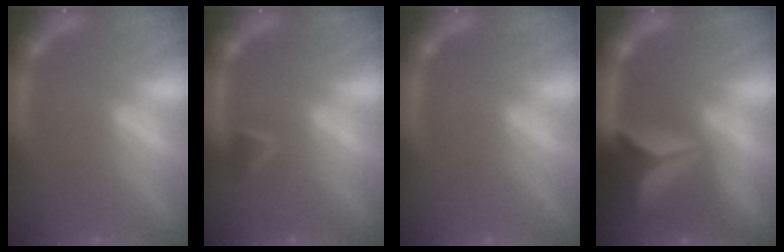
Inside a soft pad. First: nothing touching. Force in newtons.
{"total": 1.9}
{"total": 0.0}
{"total": 9.5}